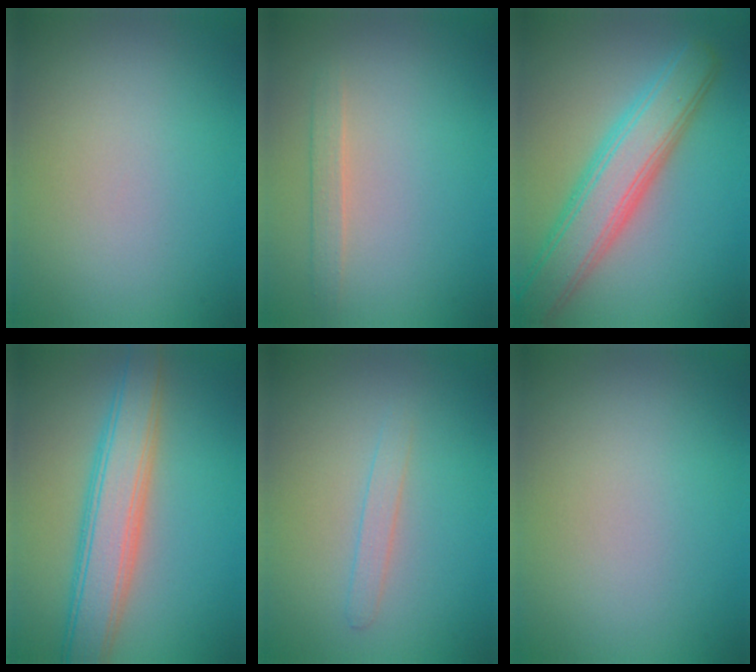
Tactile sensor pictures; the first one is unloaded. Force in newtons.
{"total": 1.3, "press": 1.3, "slide": 0.1}
{"total": 6.5, "press": 6.5, "slide": 0.3}
{"total": 5.9, "press": 5.8, "slide": 0.4}
{"total": 1.2, "press": 1.2, "slide": 0.1}
{"total": 0.0}